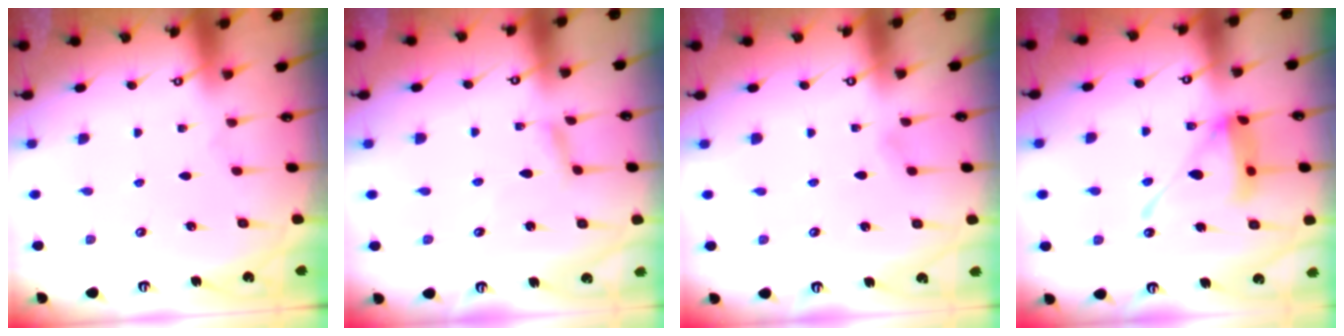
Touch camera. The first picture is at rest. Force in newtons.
{"total": 4.8, "press": 4.8, "slide": 0.4}
{"total": 1.4, "press": 1.4, "slide": 0.1}
{"total": 14.5, "press": 14.4, "slide": 1.6}